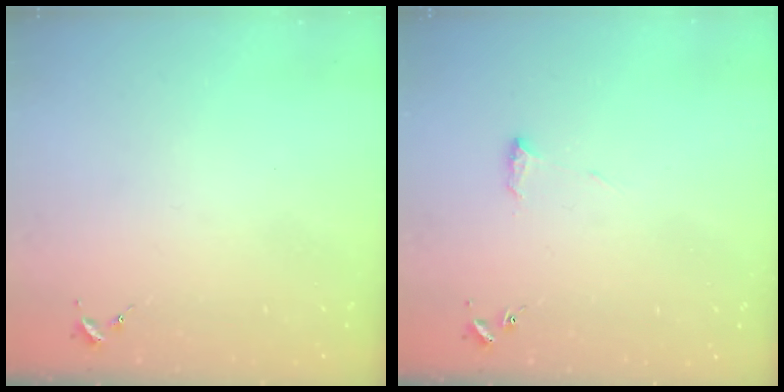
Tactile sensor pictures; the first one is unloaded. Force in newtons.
{"total": 5.8, "press": 5.7, "slide": 0.8}